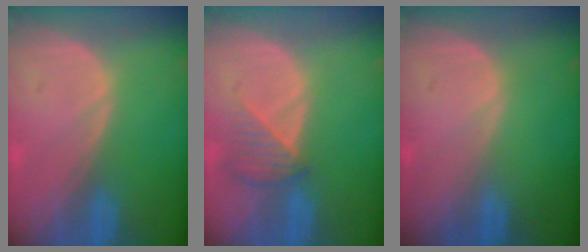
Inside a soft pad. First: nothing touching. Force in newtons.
{"total": 3.6, "press": 3.4, "slide": 1.1}
{"total": 0.0}